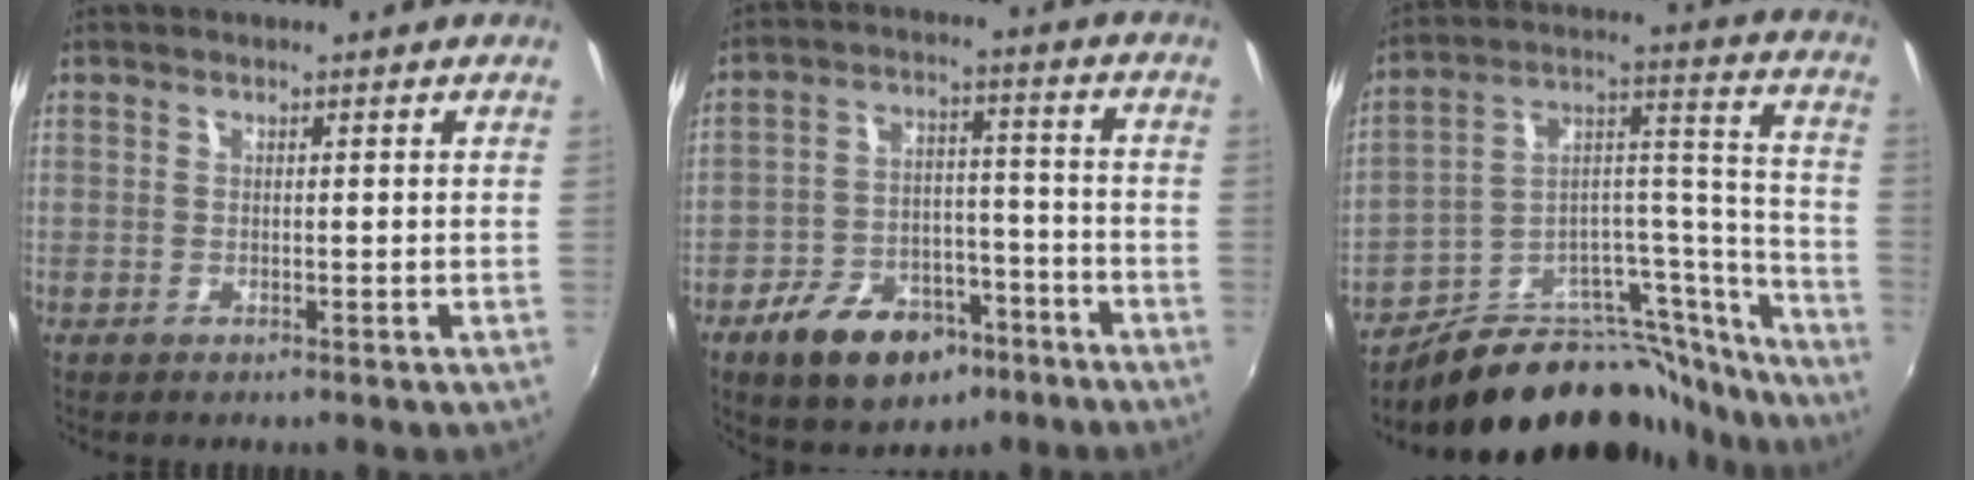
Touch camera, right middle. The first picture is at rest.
{"total": 14.5, "force": [-8.9, 8.5, 7.7], "torque": [-0.161, 0.013, -0.126]}
{"total": 23.4, "force": [-19.6, 8.6, 9.4], "torque": [-0.097, 0.074, -0.288]}